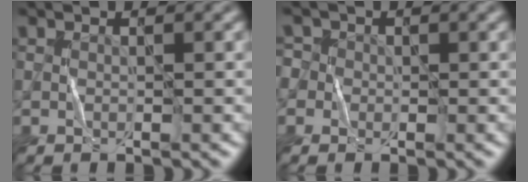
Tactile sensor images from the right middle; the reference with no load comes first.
{"total": 3.0, "force": [0.6, 2.8, 0.9], "torque": [0.002, 0.019, -0.017]}